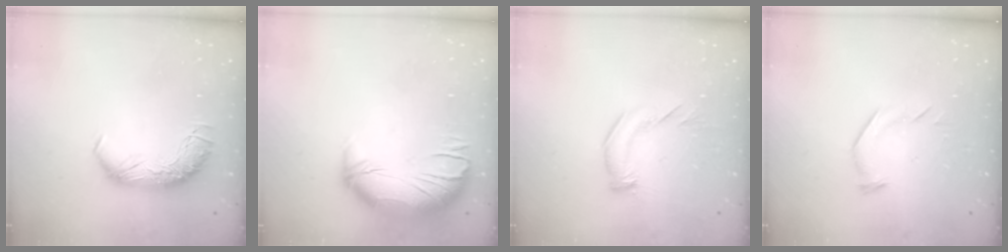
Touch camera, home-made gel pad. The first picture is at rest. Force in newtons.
{"total": 2.1, "press": 0.9, "slide": 2.0}
{"total": 2.4, "press": 2.3, "slide": 0.9}
{"total": 5.8, "press": 5.7, "slide": 1.0}